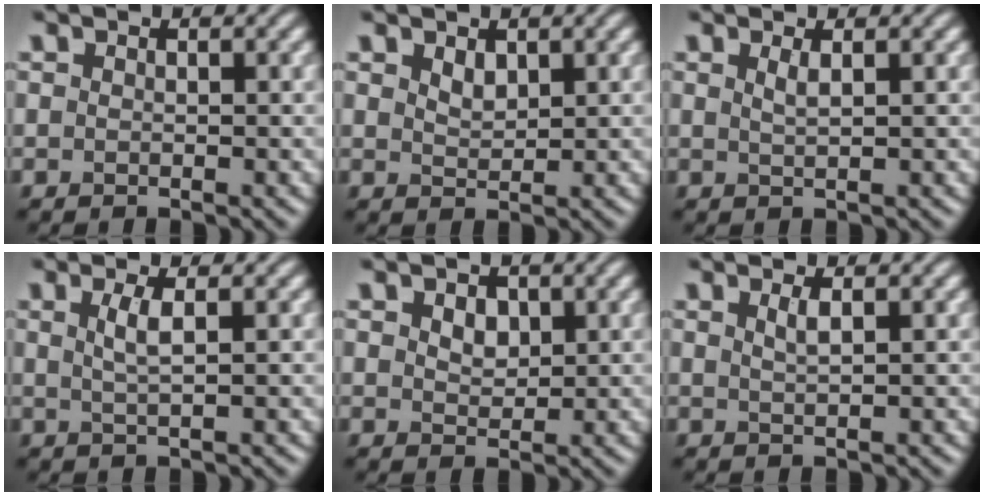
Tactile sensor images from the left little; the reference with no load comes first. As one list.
[{"total": 1.4, "force": [0.9, 0.8, 0.8], "torque": [-0.016, -0.002, 0.022]}, {"total": 1.2, "force": [0.6, 0.3, 1.0], "torque": [-0.015, 0.001, 0.009]}, {"total": 2.0, "force": [0.6, 0.5, 1.9], "torque": [-0.036, 0.000, 0.009]}, {"total": 2.0, "force": [0.8, 1.3, 1.2], "torque": [-0.025, -0.001, 0.016]}, {"total": 1.3, "force": [0.6, 0.4, 1.1], "torque": [-0.016, 0.002, 0.009]}]